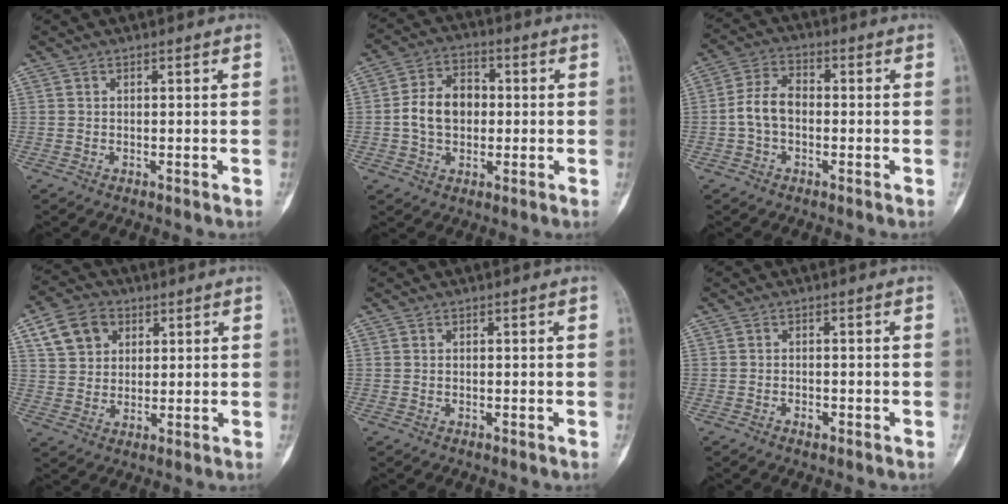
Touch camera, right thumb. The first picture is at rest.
{"total": 9.4, "force": [-0.2, 6.9, 6.4], "torque": [-0.095, 0.022, -0.011]}
{"total": 6.6, "force": [-1.0, 4.4, 4.8], "torque": [-0.088, 0.024, -0.028]}
{"total": 9.1, "force": [3.9, 7.0, 4.3], "torque": [-0.050, -0.006, 0.073]}
{"total": 0.0}
{"total": 1.4, "force": [-0.8, 0.7, 0.8], "torque": [-0.014, 0.007, -0.014]}